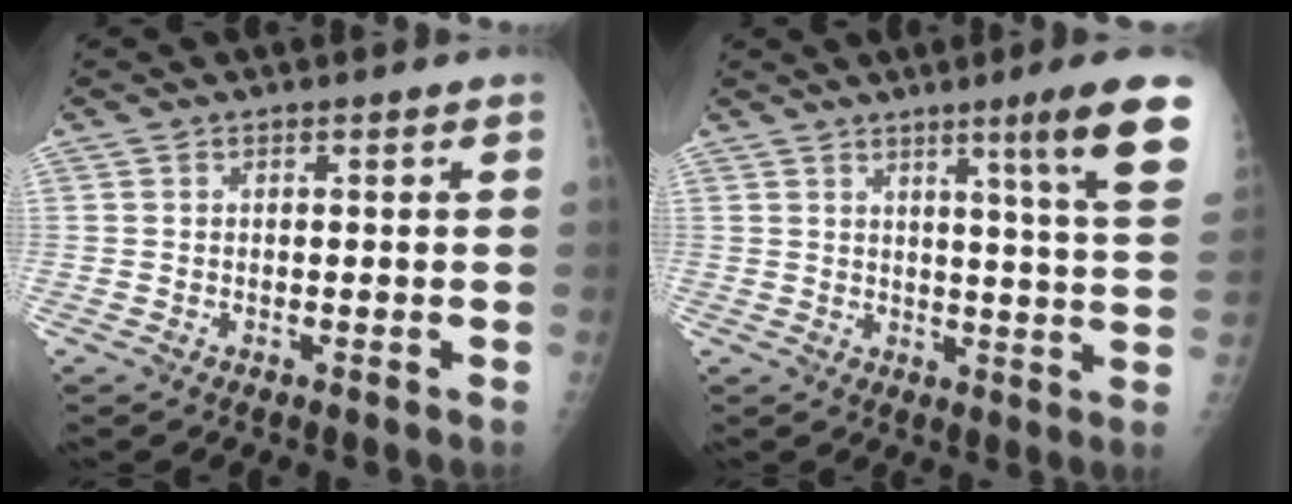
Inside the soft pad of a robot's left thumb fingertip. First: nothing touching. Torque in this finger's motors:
{"motor_torque": [1.29, 1.47, 0.08, 0.03, 0.20]}